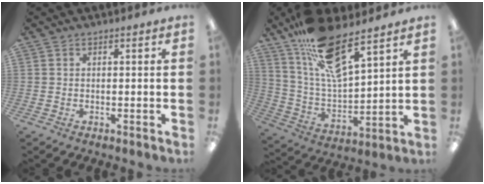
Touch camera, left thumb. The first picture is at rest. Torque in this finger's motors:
{"motor_torque": [0.90, 0.06, 1.49, -1.28, 0.34]}